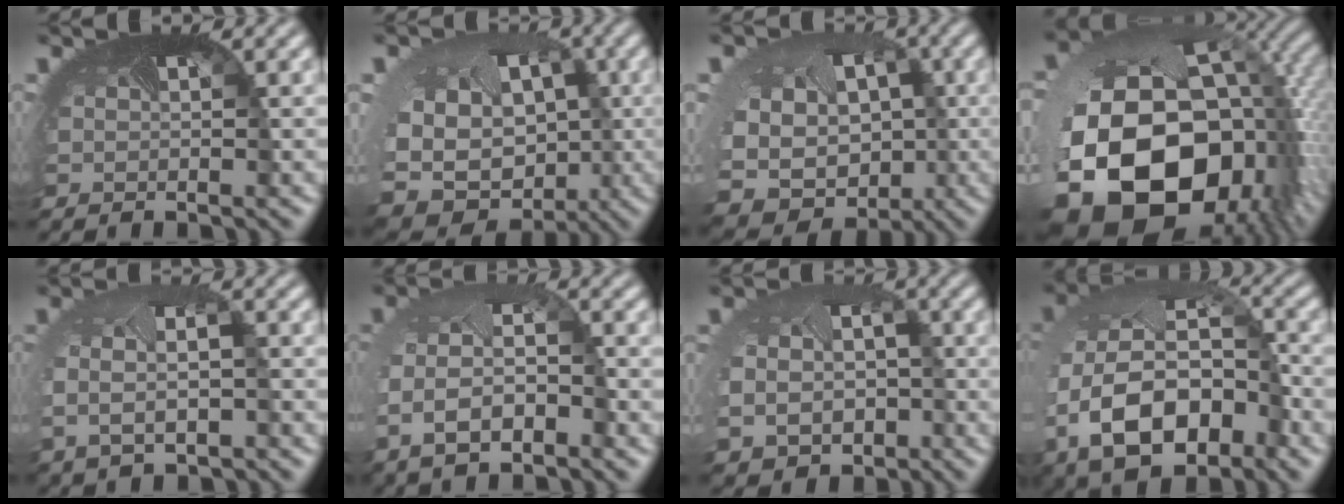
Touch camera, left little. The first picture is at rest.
{"total": 14.7, "force": [-0.9, 12.0, 8.5], "torque": [-0.188, -0.028, -0.005]}
{"total": 13.5, "force": [-1.0, 11.3, 7.2], "torque": [-0.162, -0.036, -0.010]}
{"total": 21.5, "force": [-4.7, 15.8, 13.8], "torque": [-0.298, -0.110, -0.043]}
{"total": 4.6, "force": [-0.6, 2.9, 3.6], "torque": [-0.076, -0.011, 0.004]}
{"total": 5.3, "force": [-1.7, 2.8, 4.2], "torque": [-0.098, -0.012, -0.037]}
{"total": 8.7, "force": [-1.8, 7.3, 4.4], "torque": [-0.094, -0.045, -0.028]}
{"total": 12.0, "force": [-3.9, 7.4, 8.6], "torque": [-0.192, -0.025, -0.065]}